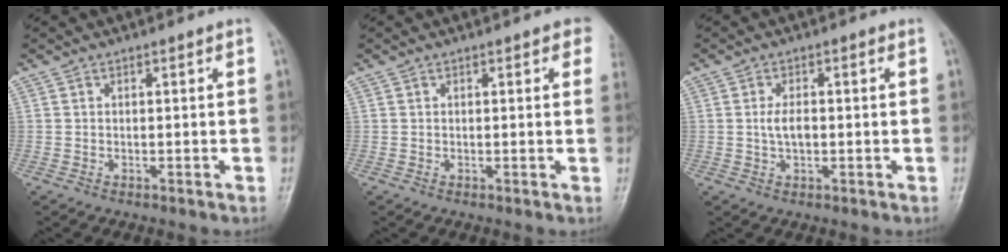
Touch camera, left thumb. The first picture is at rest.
{"total": 2.9, "force": [1.6, 1.2, 2.2], "torque": [-0.004, 0.002, 0.011]}
{"total": 3.0, "force": [-0.2, 1.6, 2.6], "torque": [-0.047, 0.004, -0.004]}